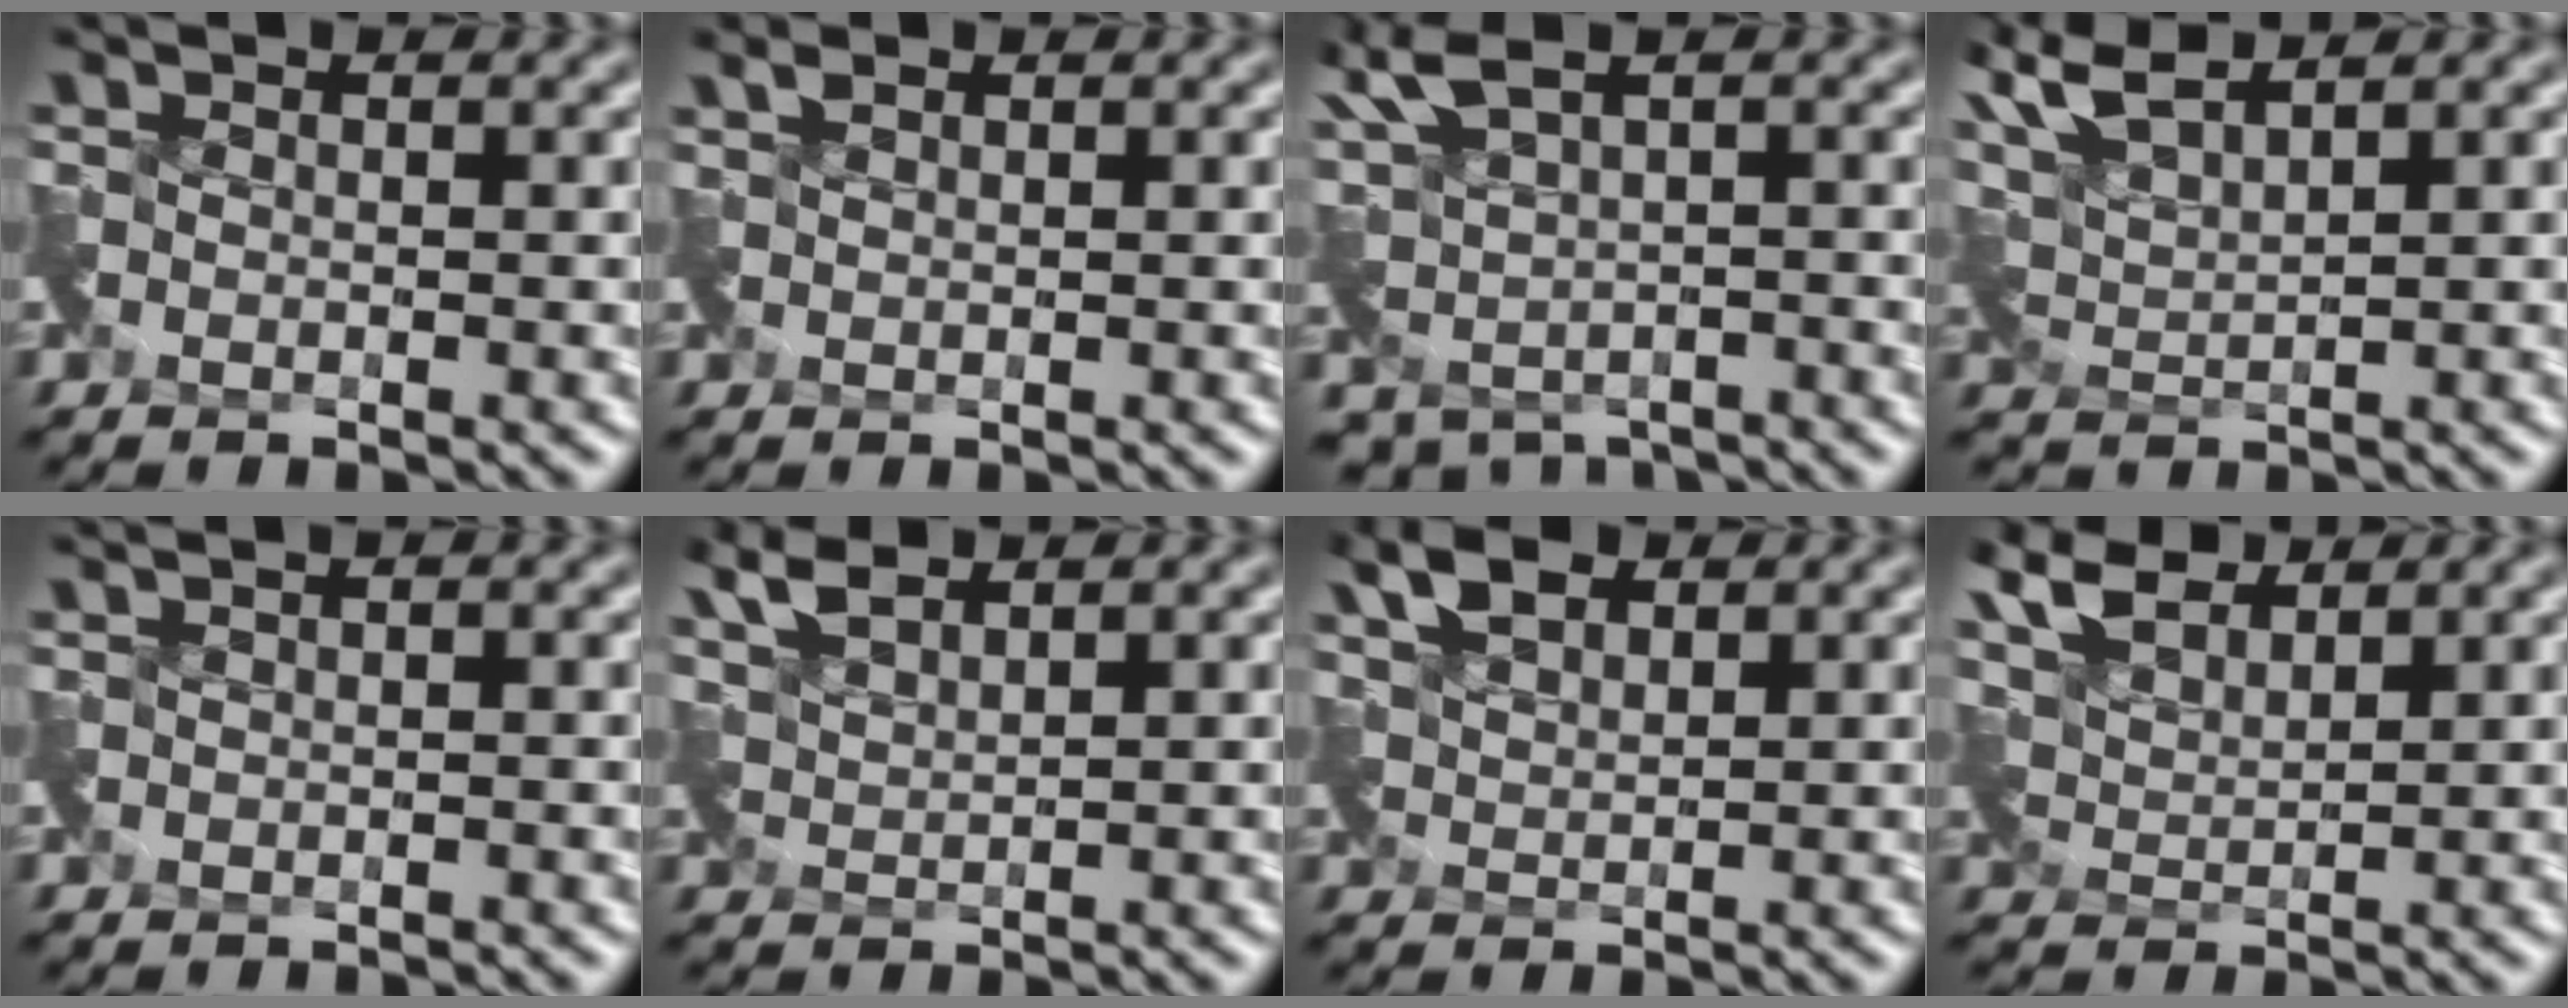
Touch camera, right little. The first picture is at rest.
{"total": 0.7, "force": [0.7, -0.1, -0.3], "torque": [0.002, 0.004, 0.018]}
{"total": 5.4, "force": [1.1, 3.4, 4.0], "torque": [-0.106, -0.030, 0.035]}
{"total": 5.1, "force": [4.5, 0.7, 2.1], "torque": [-0.060, 0.015, 0.094]}
{"total": 1.0, "force": [-0.4, 0.3, 0.9], "torque": [-0.016, -0.009, -0.009]}
{"total": 2.9, "force": [2.8, 0.3, 0.7], "torque": [-0.029, 0.010, 0.066]}
{"total": 3.4, "force": [2.7, 1.6, 1.4], "torque": [-0.039, 0.007, 0.056]}
{"total": 5.0, "force": [4.4, 1.5, 1.8], "torque": [-0.054, 0.009, 0.086]}